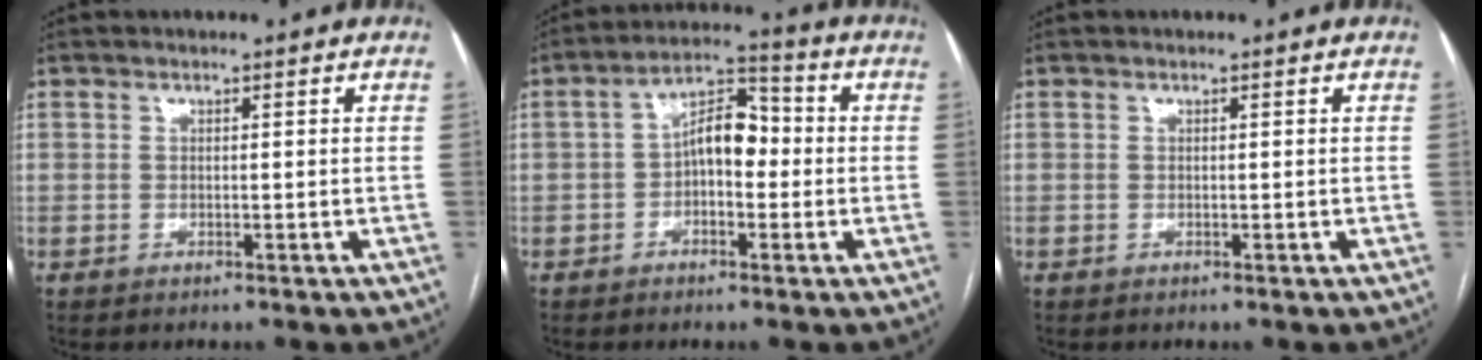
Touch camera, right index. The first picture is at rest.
{"total": 7.6, "force": [-0.5, 3.9, 6.5], "torque": [-0.109, 0.036, -0.014]}
{"total": 0.0}